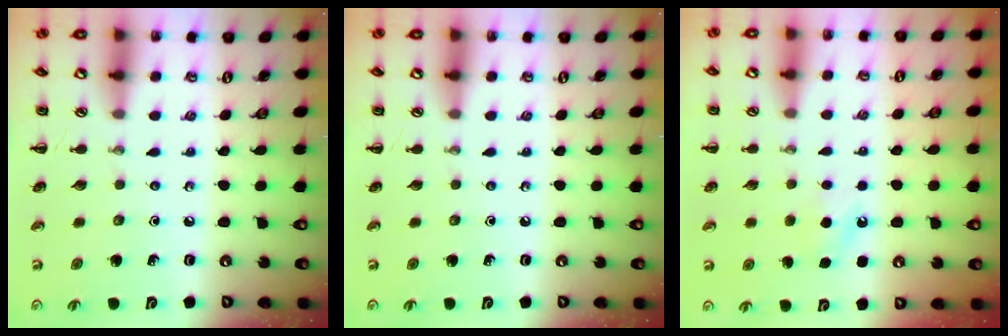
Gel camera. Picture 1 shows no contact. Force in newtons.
{"total": 0.0}
{"total": 5.6, "press": 5.4, "slide": 1.6}